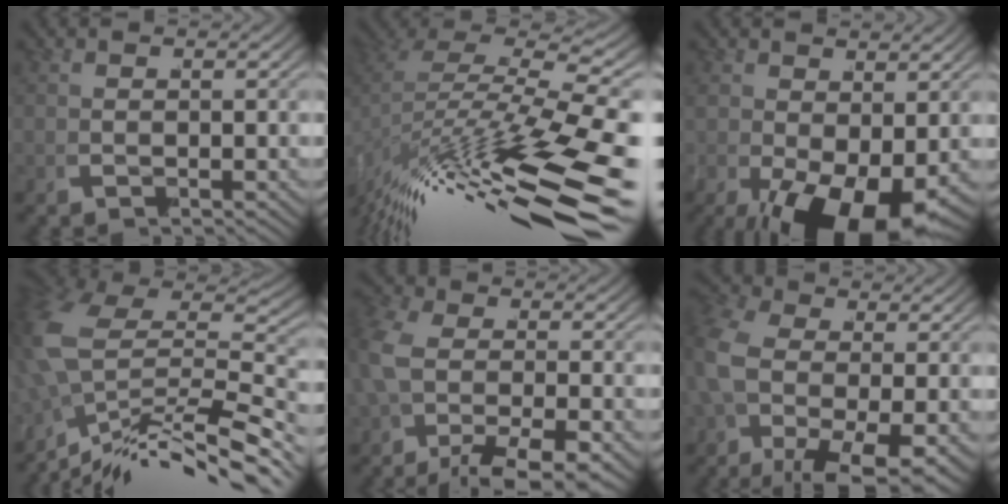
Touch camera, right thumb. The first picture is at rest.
{"total": 11.5, "force": [-4.6, 5.9, 8.7], "torque": [-0.171, -0.036, -0.050]}
{"total": 8.0, "force": [-2.2, 4.4, 6.3], "torque": [-0.102, -0.042, -0.009]}
{"total": 11.1, "force": [-3.9, 6.9, 7.9], "torque": [-0.150, -0.021, -0.051]}
{"total": 5.3, "force": [-2.8, 2.6, 3.7], "torque": [-0.080, -0.017, -0.037]}
{"total": 8.0, "force": [-2.0, 4.5, 6.3], "torque": [-0.140, -0.037, -0.017]}